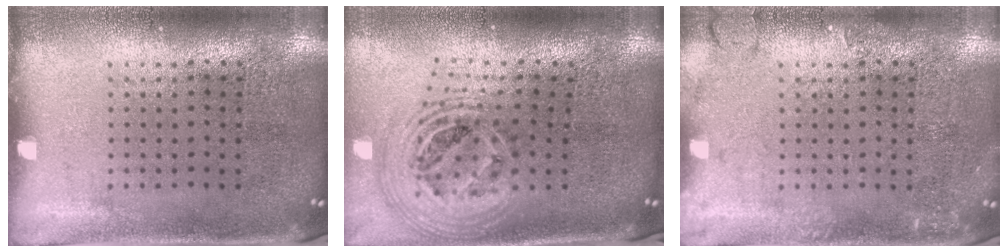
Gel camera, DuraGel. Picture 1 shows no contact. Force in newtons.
{"total": 2.5, "press": 1.9, "slide": 1.7}
{"total": 1.9, "press": 1.8, "slide": 0.2}